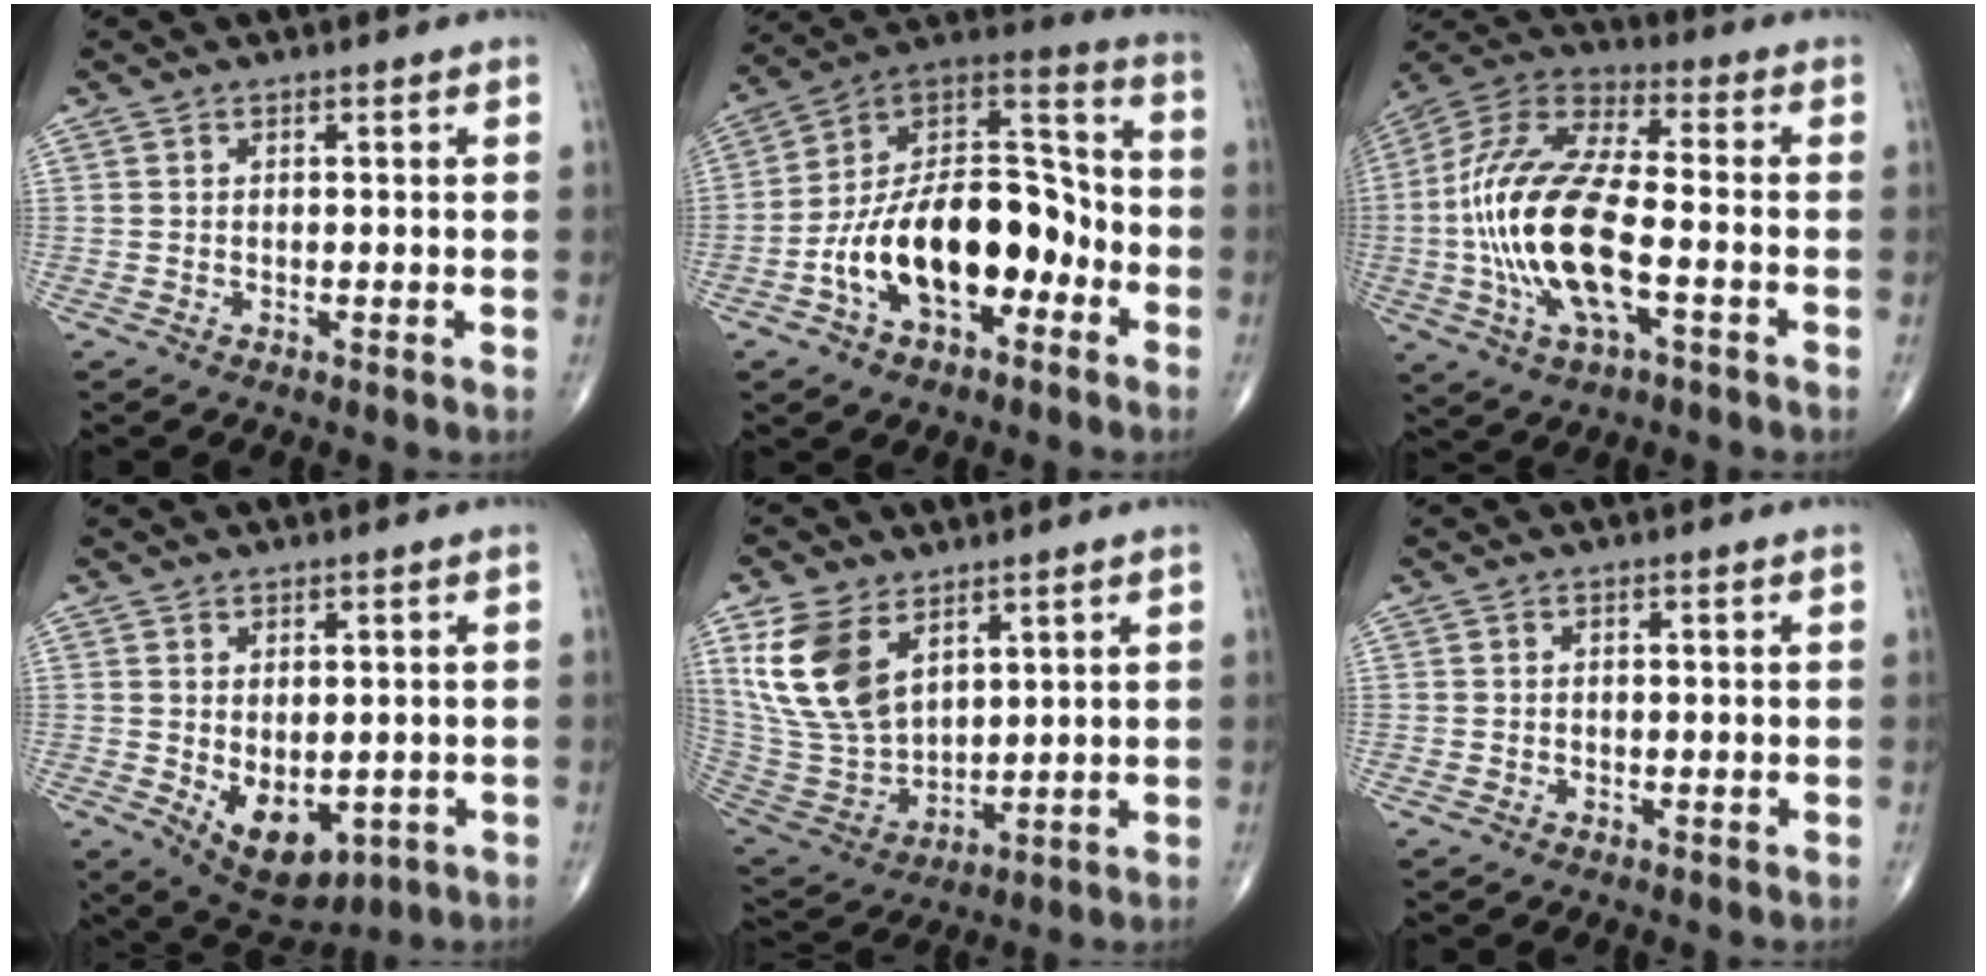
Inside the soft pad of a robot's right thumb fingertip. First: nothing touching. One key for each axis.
{"total": 20.7, "fx": -6.4, "fy": 11.5, "fz": 16.0, "tx": -0.238, "ty": 0.068, "tz": -0.108}
{"total": 20.8, "fx": -3.7, "fy": 8.5, "fz": 18.6, "tx": -0.402, "ty": 0.026, "tz": -0.065}
{"total": 9.6, "fx": -2.0, "fy": 5.7, "fz": 7.5, "tx": -0.090, "ty": -0.008, "tz": -0.009}
{"total": 15.2, "fx": 7.1, "fy": 9.2, "fz": 9.7, "tx": -0.183, "ty": -0.029, "tz": 0.161}
{"total": 0.7, "fx": -0.3, "fy": 0.6, "fz": 0.2, "tx": -0.003, "ty": 0.006, "tz": -0.005}